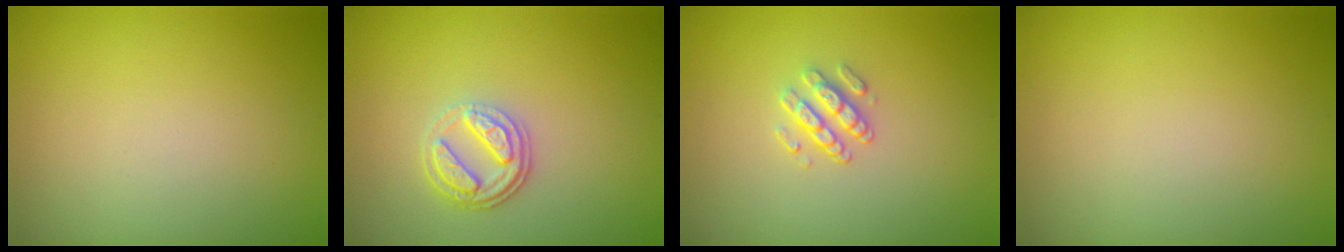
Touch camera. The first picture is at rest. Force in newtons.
{"total": 3.0, "press": 2.5, "slide": 1.7}
{"total": 1.8, "press": 1.3, "slide": 1.2}
{"total": 0.0}